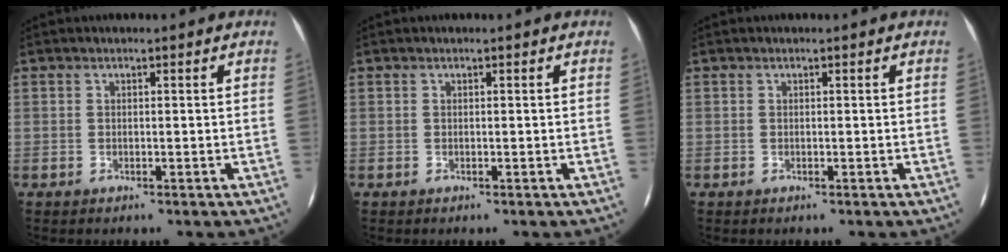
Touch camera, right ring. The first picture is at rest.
{"total": 0.0}
{"total": 0.0}